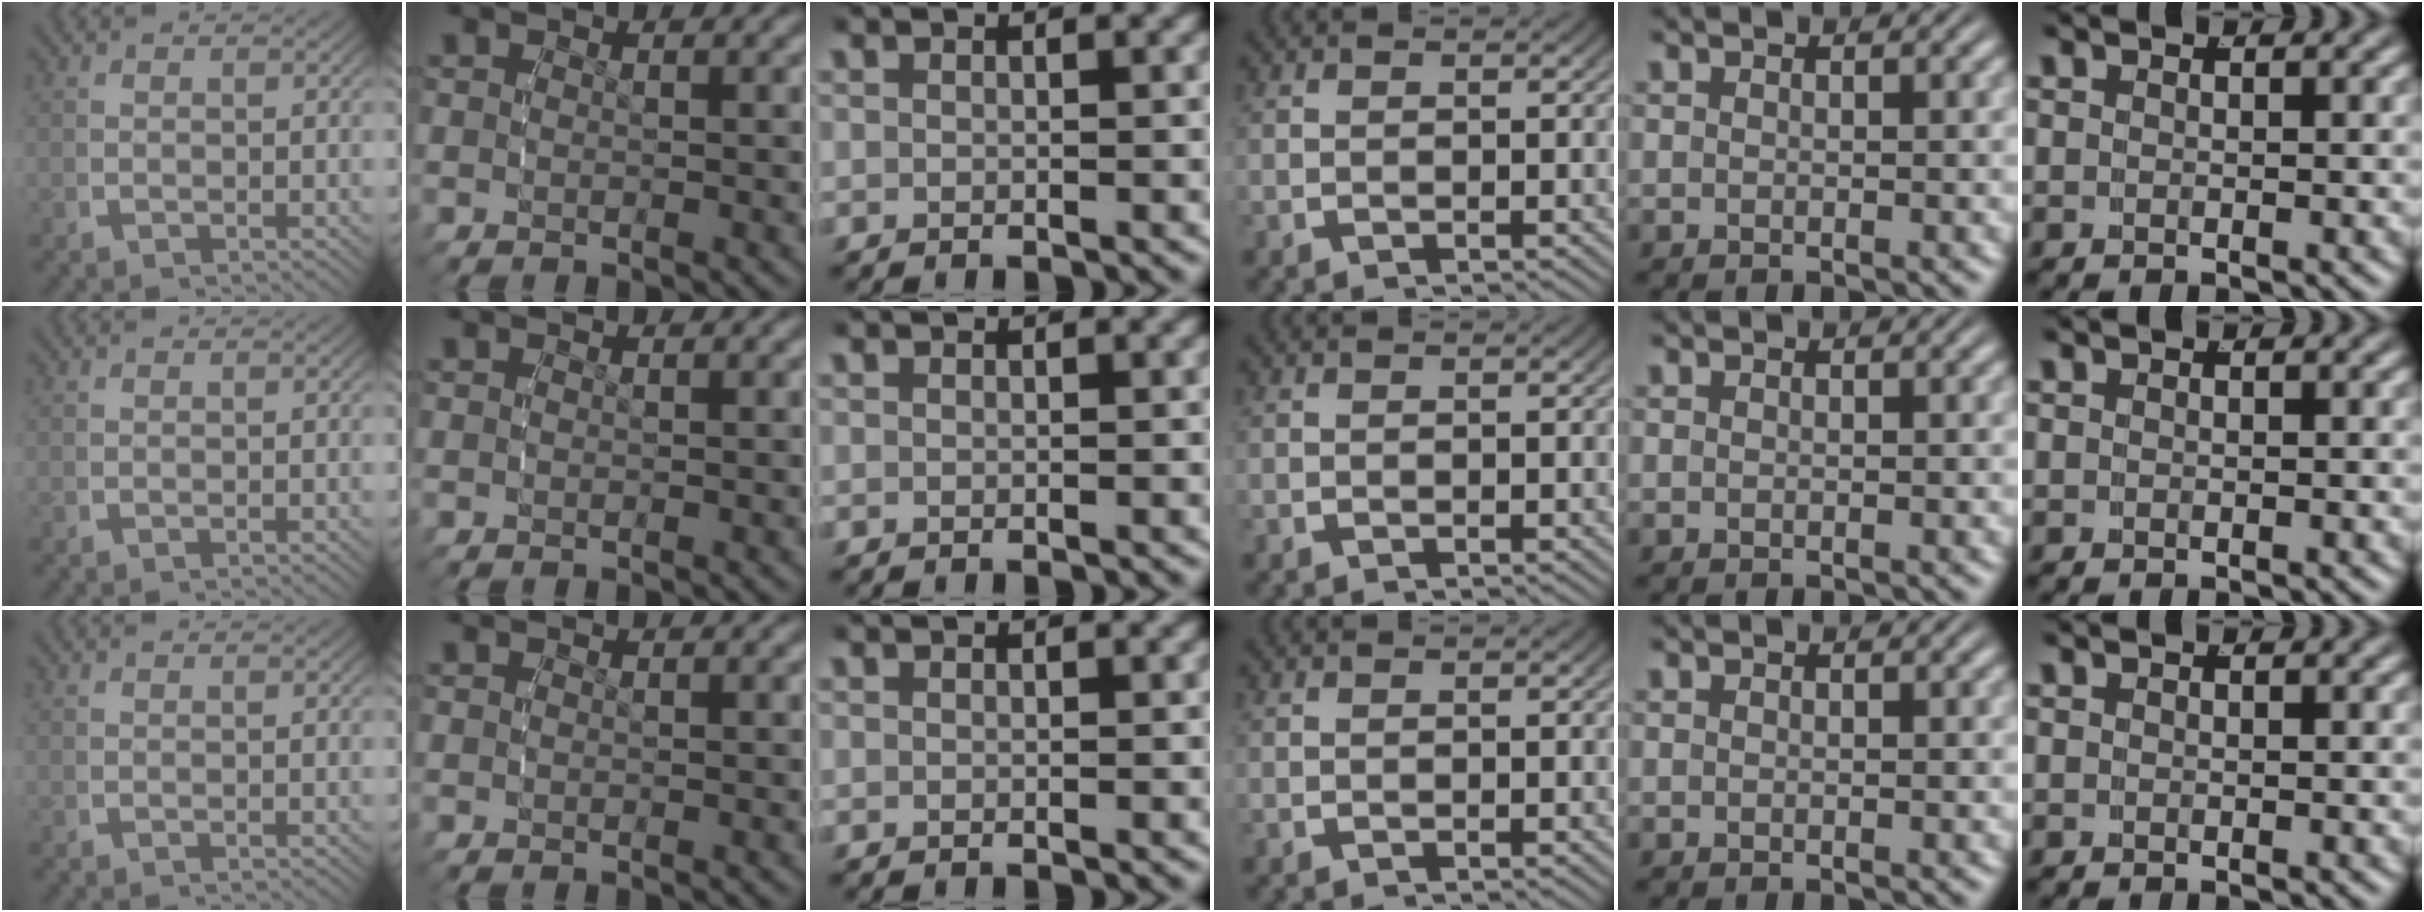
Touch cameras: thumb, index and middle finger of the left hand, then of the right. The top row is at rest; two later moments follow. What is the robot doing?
{"motion": "reach", "object": "pen bag"}